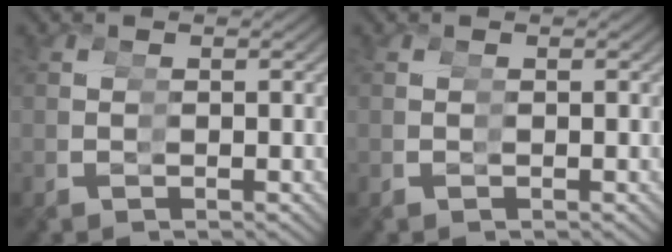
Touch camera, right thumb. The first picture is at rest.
{"total": 0.0}